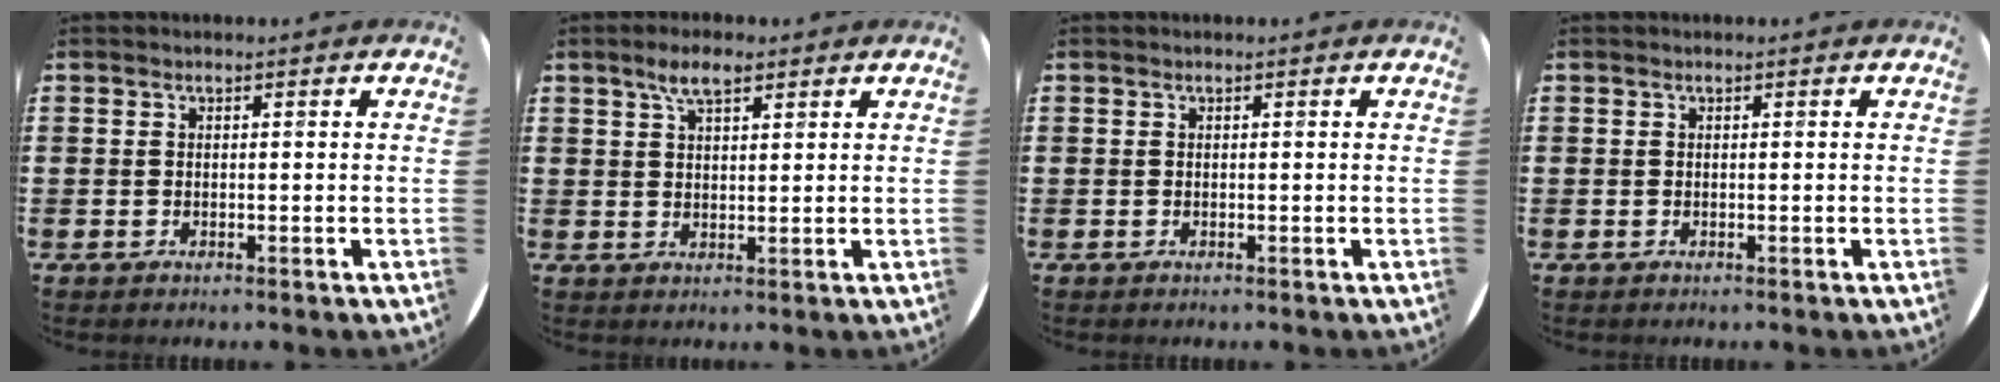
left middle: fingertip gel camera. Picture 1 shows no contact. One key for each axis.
{"total": 4.3, "fx": 3.0, "fy": 1.5, "fz": 2.8, "tx": -0.053, "ty": 0.003, "tz": 0.051}
{"total": 0.0}
{"total": 0.0}